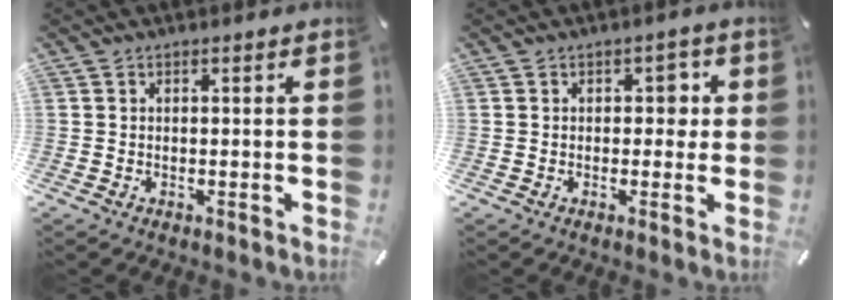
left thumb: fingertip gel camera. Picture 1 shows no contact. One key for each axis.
{"total": 3.2, "fx": 0.4, "fy": 2.3, "fz": 2.2, "tx": -0.013, "ty": -0.002, "tz": -0.004}